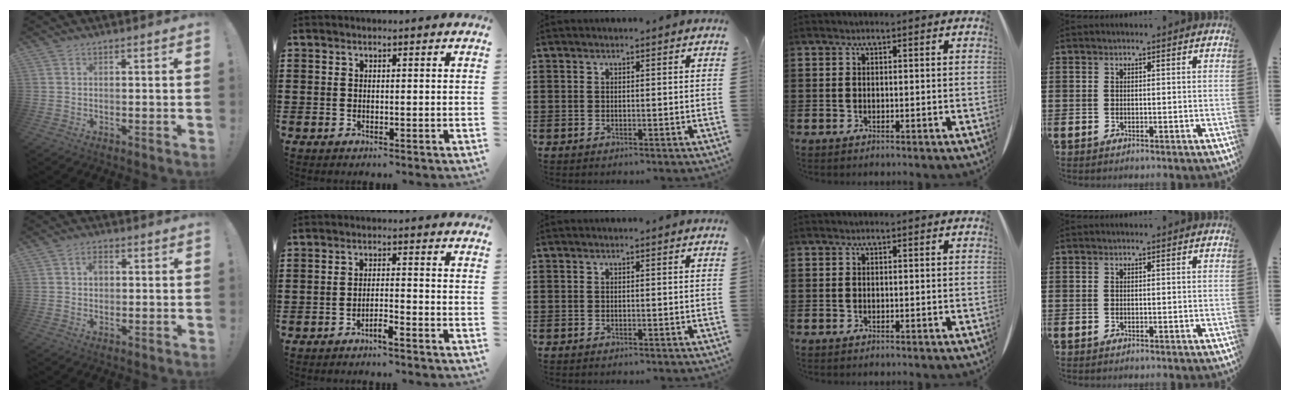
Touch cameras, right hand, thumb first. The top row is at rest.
{"thumb": {"total": 2.8, "force": [0.7, 2.2, 1.6], "torque": [-0.009, 0.001, 0.005]}, "index": {"total": 2.3, "force": [-2.1, -0.3, 1.0], "torque": [-0.021, -0.003, -0.039]}}